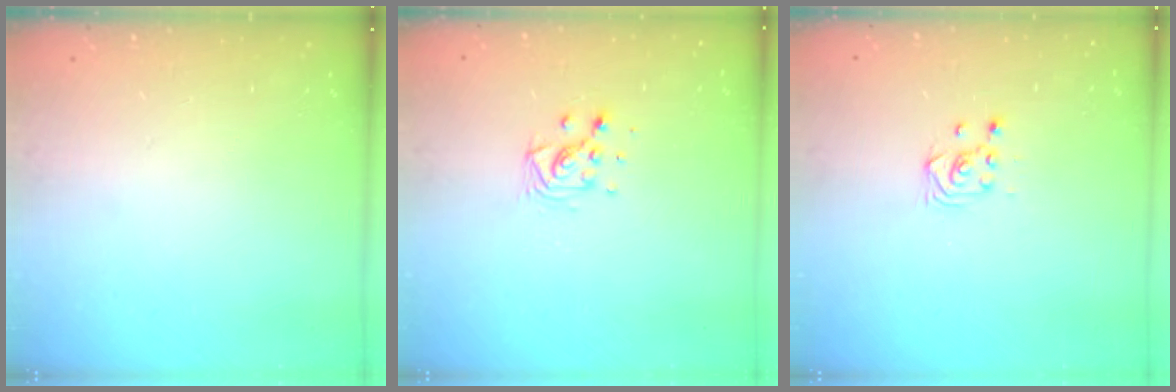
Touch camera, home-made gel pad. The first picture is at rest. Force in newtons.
{"total": 7.7, "press": 7.3, "slide": 2.4}
{"total": 3.7, "press": 3.5, "slide": 1.1}